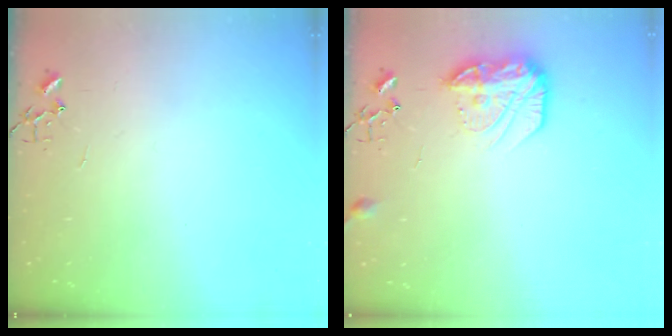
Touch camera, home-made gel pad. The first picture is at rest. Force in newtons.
{"total": 13.9, "press": 13.8, "slide": 0.8}